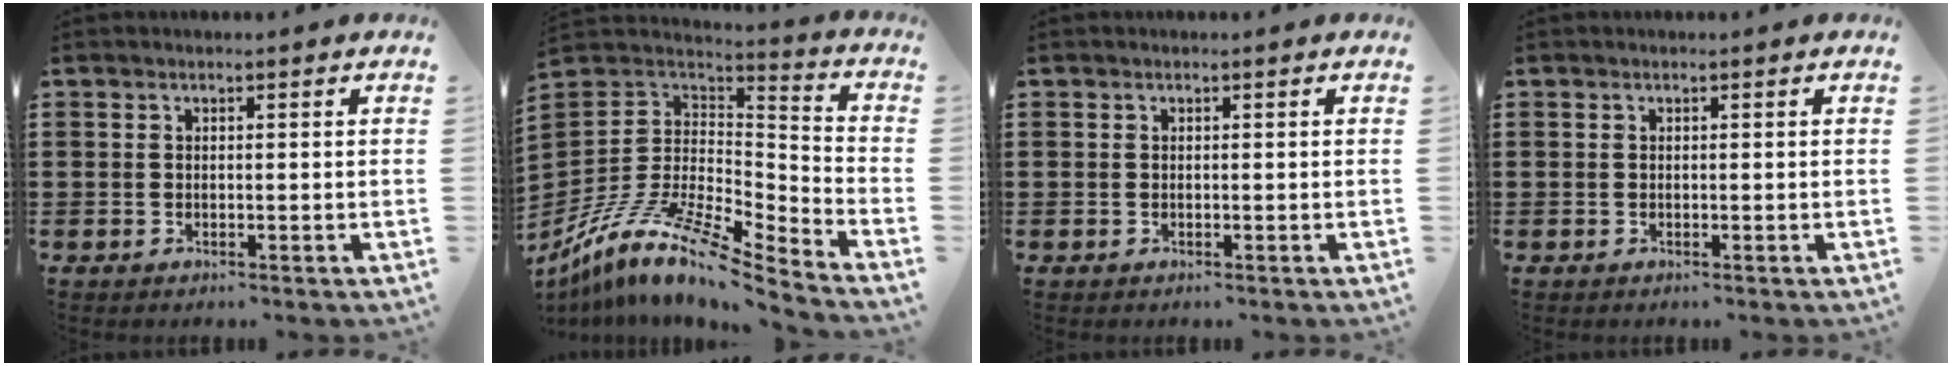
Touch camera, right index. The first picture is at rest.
{"total": 12.0, "force": [-8.4, 3.0, 8.0], "torque": [-0.174, 0.004, -0.168]}
{"total": 0.0}
{"total": 0.0}